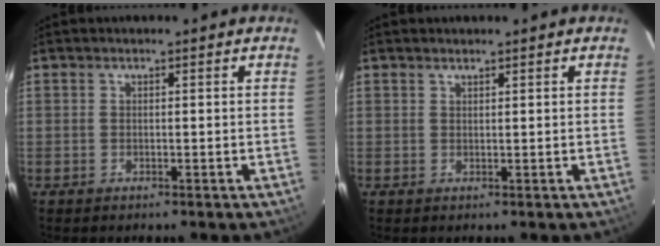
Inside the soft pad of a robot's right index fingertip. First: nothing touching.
{"total": 0.6, "force": [0.6, 0.1, 0.1], "torque": [-0.003, 0.001, 0.012]}